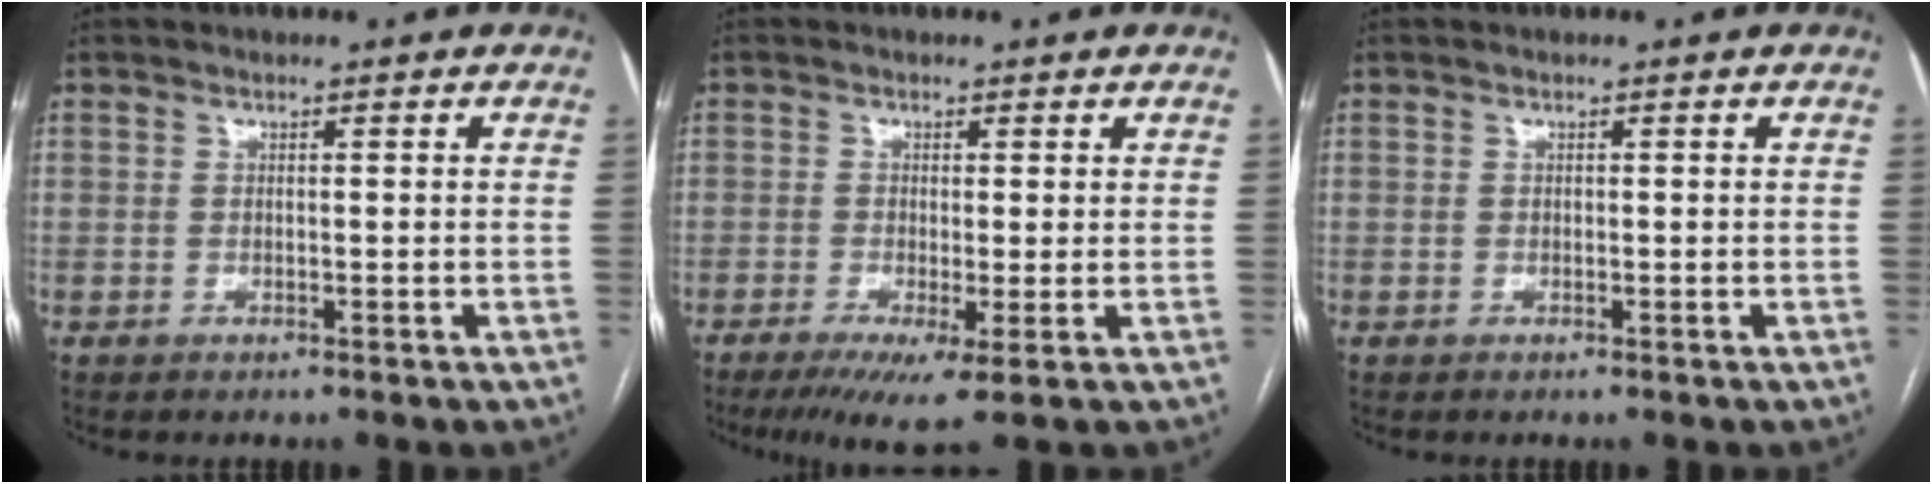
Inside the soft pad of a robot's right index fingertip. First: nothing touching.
{"total": 5.8, "force": [-2.5, 0.7, 5.2], "torque": [-0.083, -0.016, -0.039]}
{"total": 0.0}